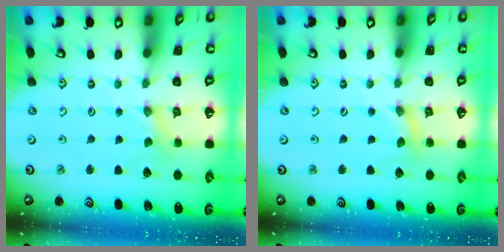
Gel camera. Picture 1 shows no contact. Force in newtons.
{"total": 0.0}